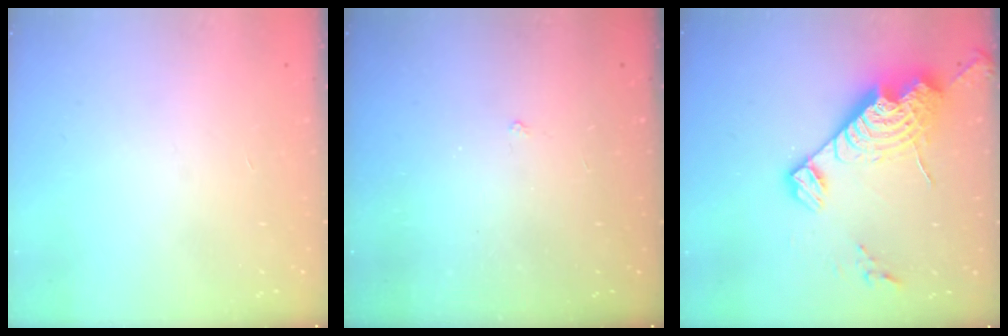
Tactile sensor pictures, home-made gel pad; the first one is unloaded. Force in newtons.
{"total": 1.1, "press": 1.1, "slide": 0.3}
{"total": 18.1, "press": 18.0, "slide": 1.8}